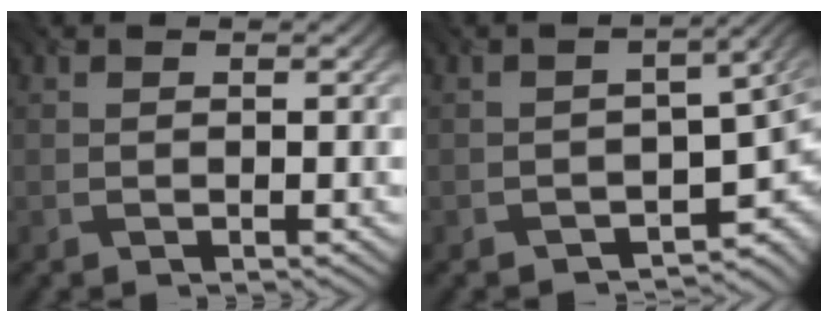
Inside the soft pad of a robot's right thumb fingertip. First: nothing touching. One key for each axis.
{"total": 6.5, "fx": -2.9, "fy": 3.5, "fz": 4.7, "tx": -0.048, "ty": -0.025, "tz": -0.038}